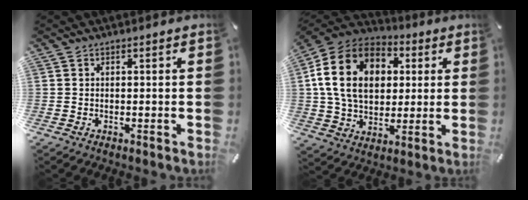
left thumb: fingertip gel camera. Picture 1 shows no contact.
{"total": 17.6, "force": [3.5, 13.3, 11.0], "torque": [-0.233, 0.009, 0.062]}